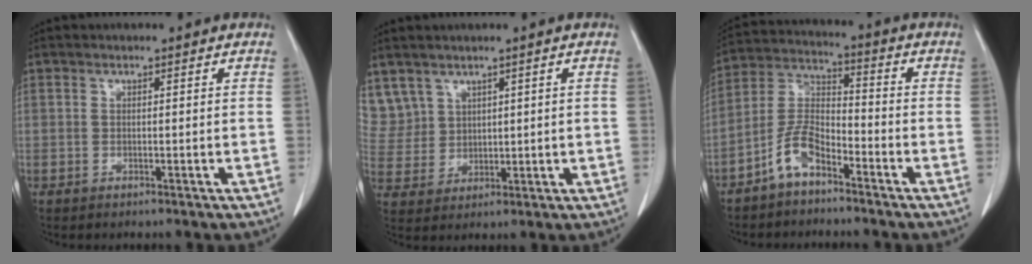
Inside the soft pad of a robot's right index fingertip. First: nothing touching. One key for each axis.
{"total": 8.1, "fx": 5.1, "fy": 6.2, "fz": 0.9, "tx": -0.032, "ty": 0.022, "tz": 0.124}
{"total": 7.5, "fx": -4.9, "fy": 3.0, "fz": 4.8, "tx": -0.113, "ty": 0.011, "tz": -0.105}